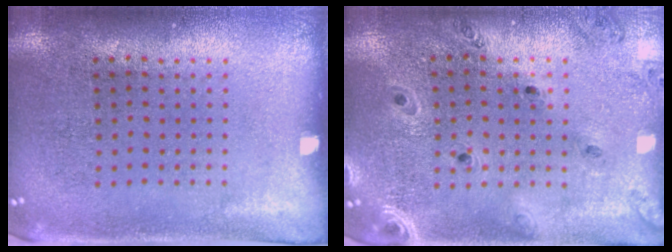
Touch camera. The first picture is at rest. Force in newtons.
{"total": 0.6, "press": 0.6, "slide": 0.1}